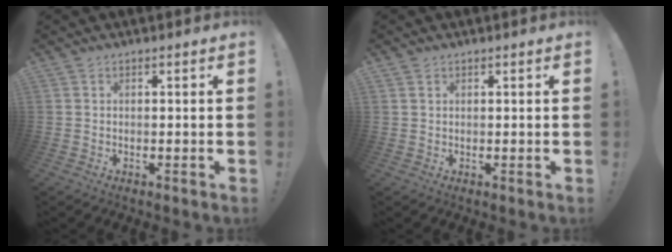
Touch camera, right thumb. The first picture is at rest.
{"total": 0.9, "force": [0.6, 0.6, 0.3], "torque": [-0.003, 0.000, 0.011]}